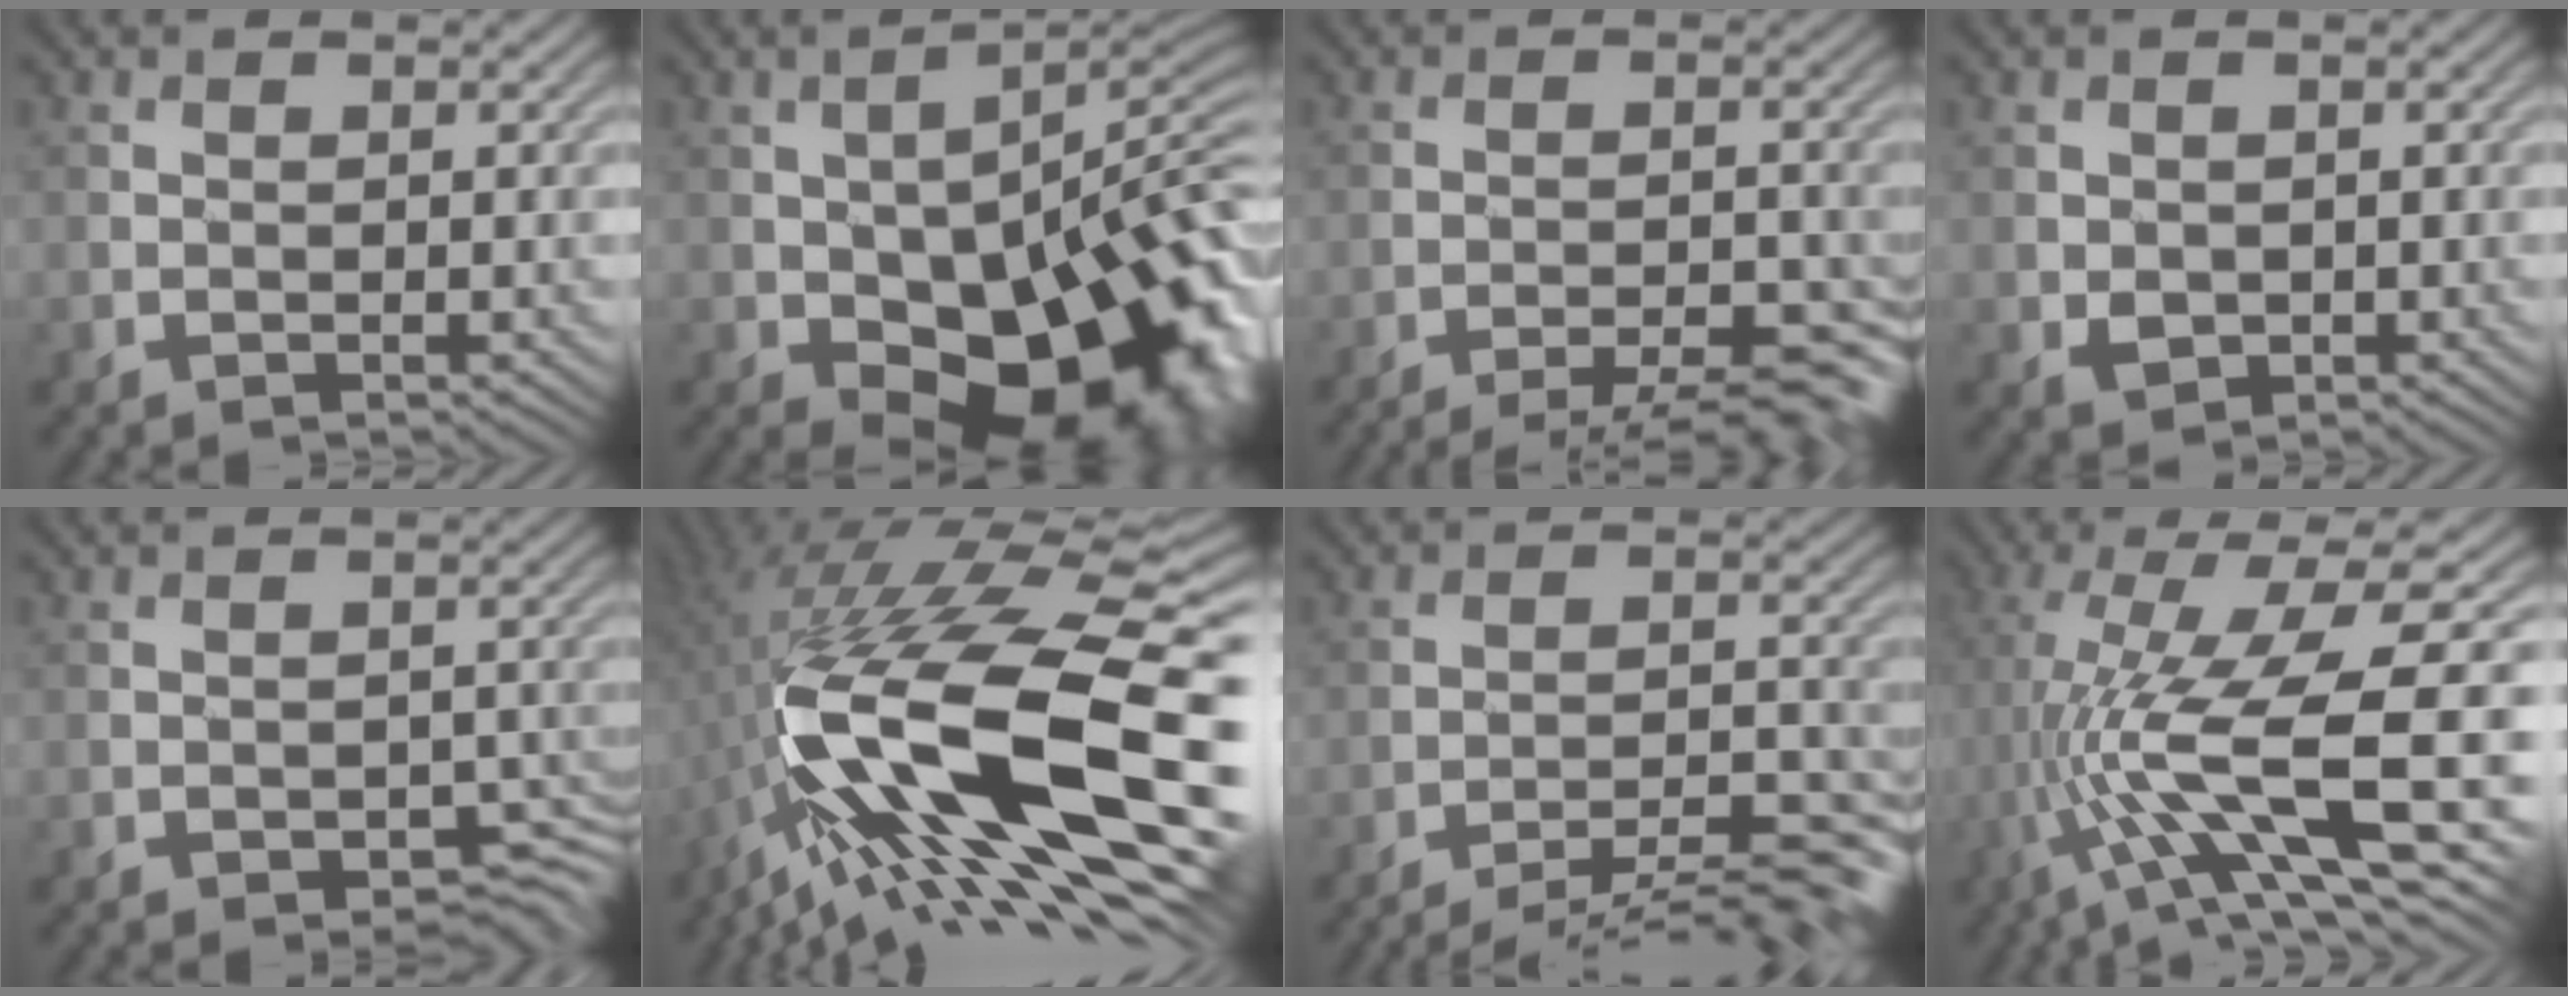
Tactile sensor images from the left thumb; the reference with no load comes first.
{"total": 17.9, "force": [-5.5, 9.2, 14.4], "torque": [-0.195, -0.027, -0.078]}
{"total": 7.3, "force": [-6.4, 0.8, 3.4], "torque": [-0.055, 0.007, -0.084]}
{"total": 1.5, "force": [0.0, 1.5, 0.4], "torque": [-0.015, -0.007, -0.001]}
{"total": 2.8, "force": [-1.9, 1.5, 1.3], "torque": [-0.018, -0.010, -0.030]}
{"total": 18.8, "force": [-3.7, 6.0, 17.4], "torque": [-0.316, 0.006, -0.079]}
{"total": 9.3, "force": [-8.5, 0.4, 3.7], "torque": [-0.062, 0.008, -0.122]}
{"total": 13.9, "force": [-2.8, 2.4, 13.4], "torque": [-0.260, 0.008, -0.042]}